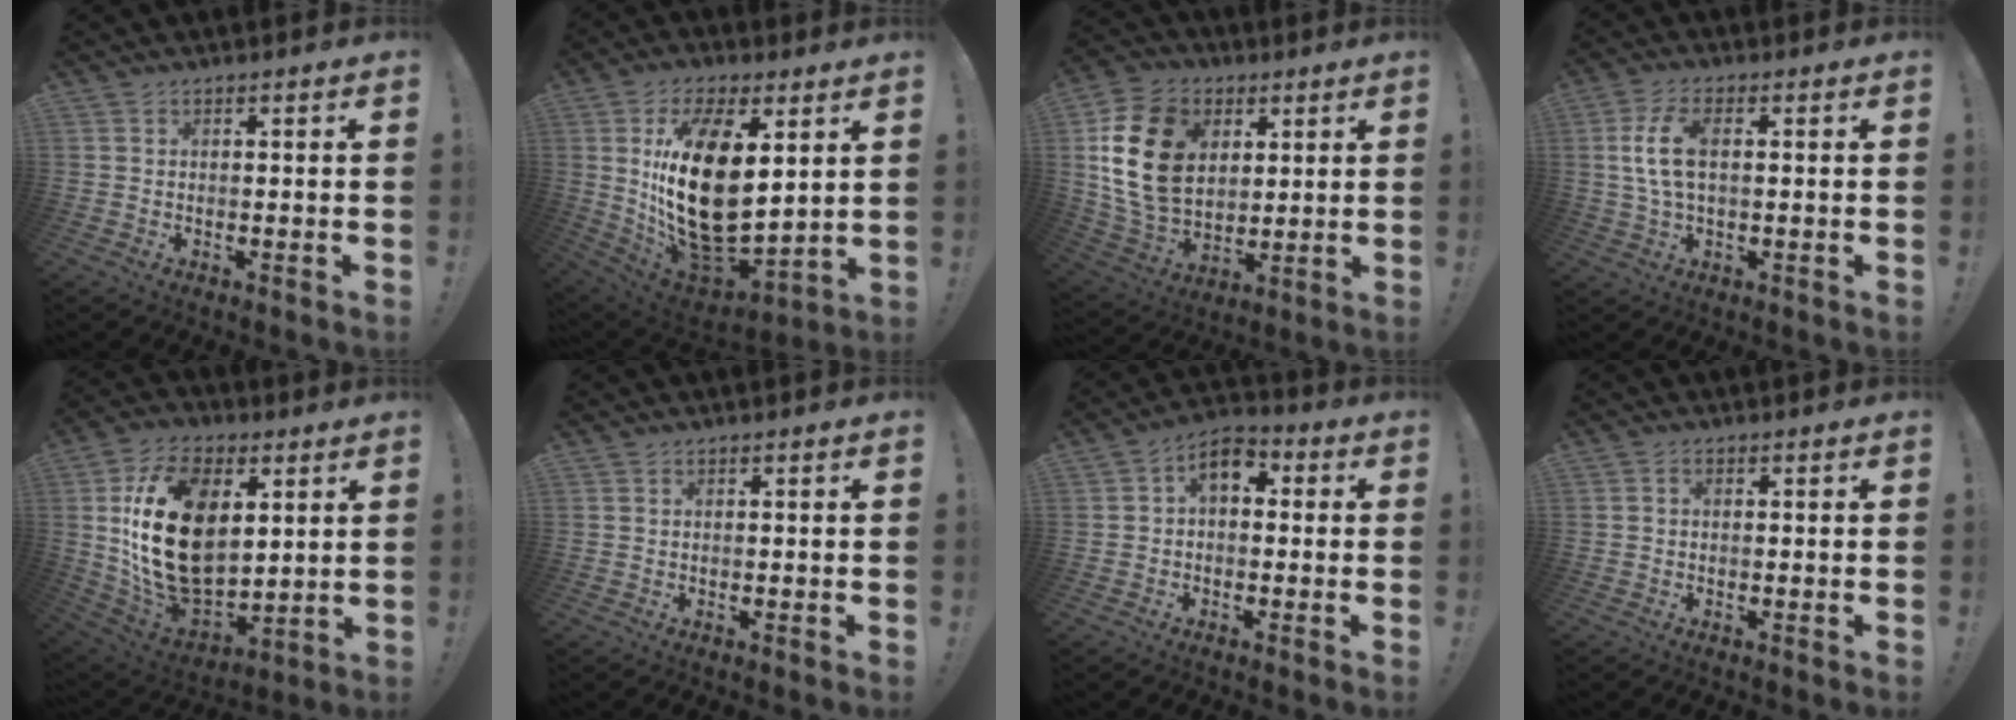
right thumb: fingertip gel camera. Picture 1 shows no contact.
{"total": 24.6, "force": [5.0, 13.1, 20.2], "torque": [-0.393, -0.054, 0.095]}
{"total": 20.5, "force": [5.4, 15.2, 12.6], "torque": [-0.230, -0.020, 0.101]}
{"total": 8.8, "force": [1.2, 4.2, 7.7], "torque": [-0.154, -0.005, 0.022]}
{"total": 25.3, "force": [4.9, 16.5, 18.6], "torque": [-0.359, -0.027, 0.092]}
{"total": 0.0}
{"total": 6.8, "force": [1.2, 4.4, 5.0], "torque": [-0.076, 0.006, 0.025]}
{"total": 0.7, "force": [-0.2, 0.6, 0.4], "torque": [-0.007, 0.002, -0.005]}